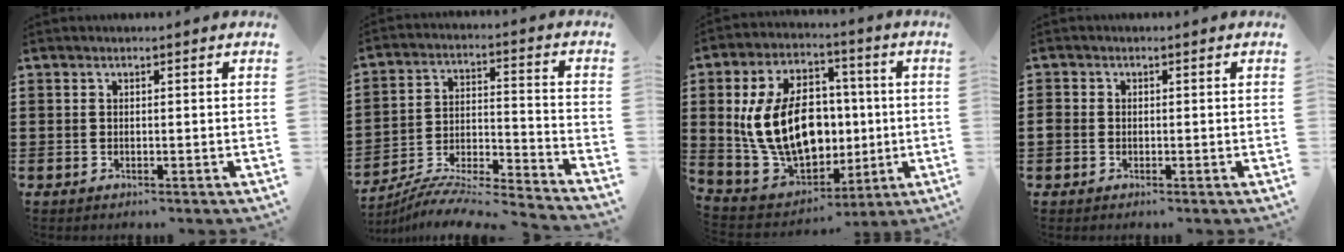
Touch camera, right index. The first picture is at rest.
{"total": 6.6, "force": [-6.3, 0.0, 2.0], "torque": [-0.047, -0.014, -0.130]}
{"total": 16.2, "force": [0.7, 10.6, 12.2], "torque": [-0.262, -0.001, 0.014]}
{"total": 1.2, "force": [-0.4, 1.0, 0.3], "torque": [-0.007, 0.004, -0.010]}